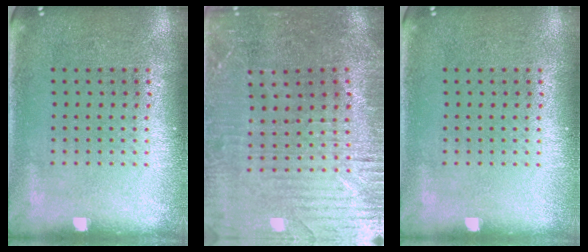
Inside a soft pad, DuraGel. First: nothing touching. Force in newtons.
{"total": 2.2, "press": 2.2, "slide": 0.5}
{"total": 0.0}